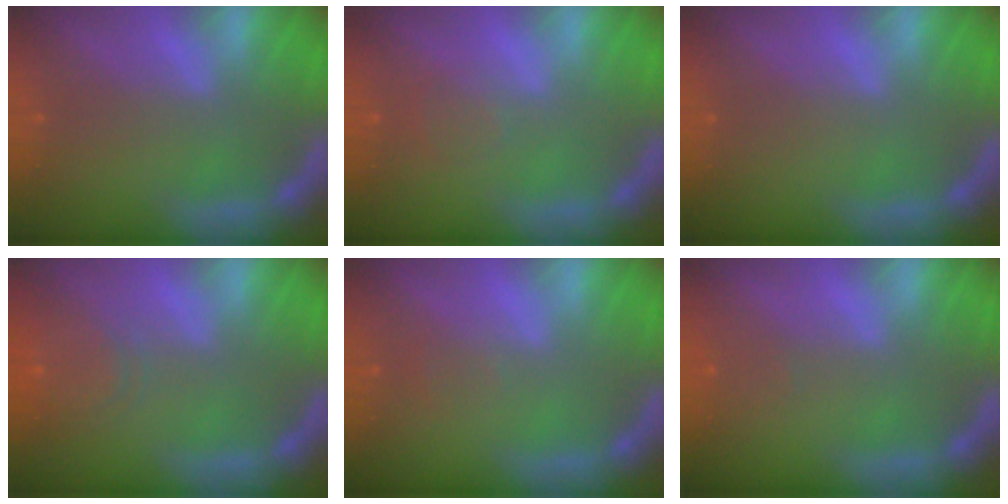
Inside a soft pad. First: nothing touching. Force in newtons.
{"total": 1.5}
{"total": 0.0}
{"total": 4.6}
{"total": 0.9}
{"total": 1.0}